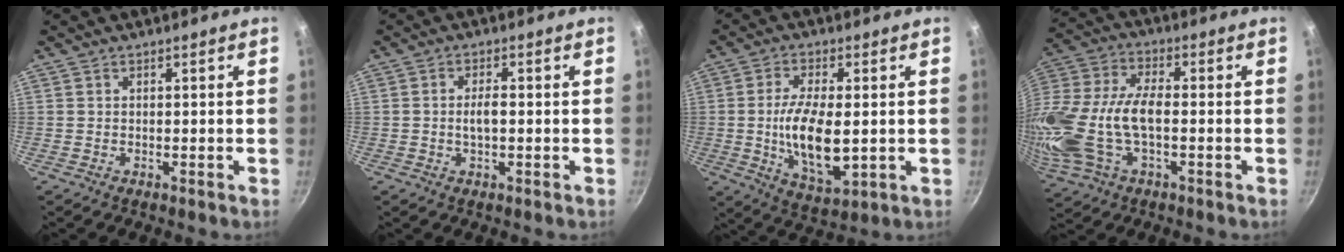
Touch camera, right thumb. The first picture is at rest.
{"total": 3.1, "force": [-0.3, 1.3, 2.8], "torque": [-0.047, 0.009, -0.006]}
{"total": 13.0, "force": [-0.5, 5.6, 11.8], "torque": [-0.219, -0.010, -0.002]}
{"total": 20.1, "force": [-2.7, 10.5, 17.0], "torque": [-0.376, 0.011, -0.060]}